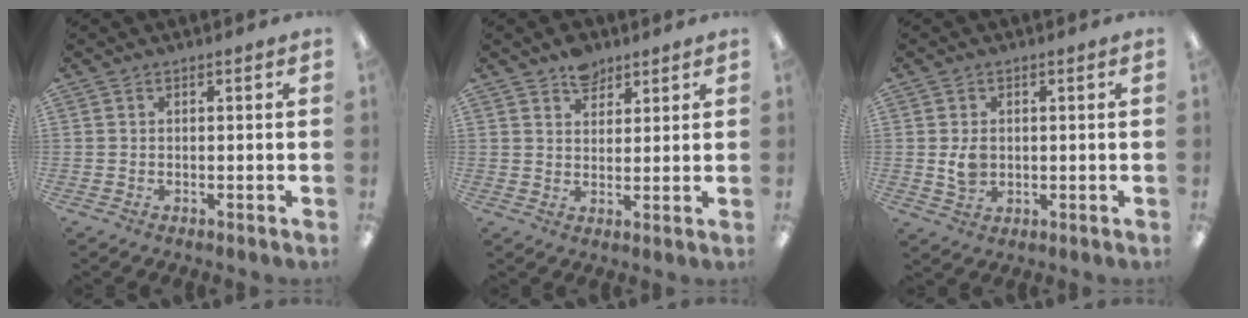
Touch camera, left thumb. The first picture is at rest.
{"total": 5.7, "force": [4.3, 3.5, 1.5], "torque": [-0.011, -0.019, 0.075]}
{"total": 4.4, "force": [0.3, 3.3, 2.8], "torque": [-0.045, -0.003, 0.002]}